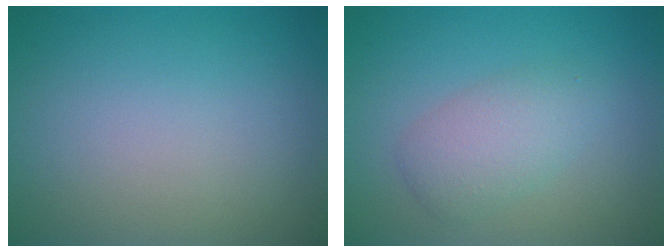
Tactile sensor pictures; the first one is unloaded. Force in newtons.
{"total": 3.0, "press": 3.0, "slide": 0.0}